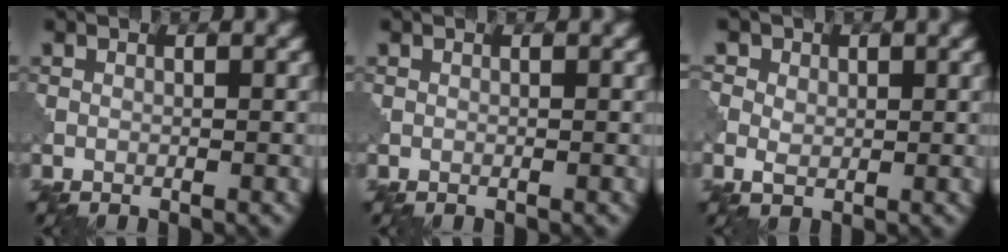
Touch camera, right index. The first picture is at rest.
{"total": 0.0}
{"total": 3.7, "force": [0.9, 3.0, 1.9], "torque": [-0.026, 0.016, -0.003]}